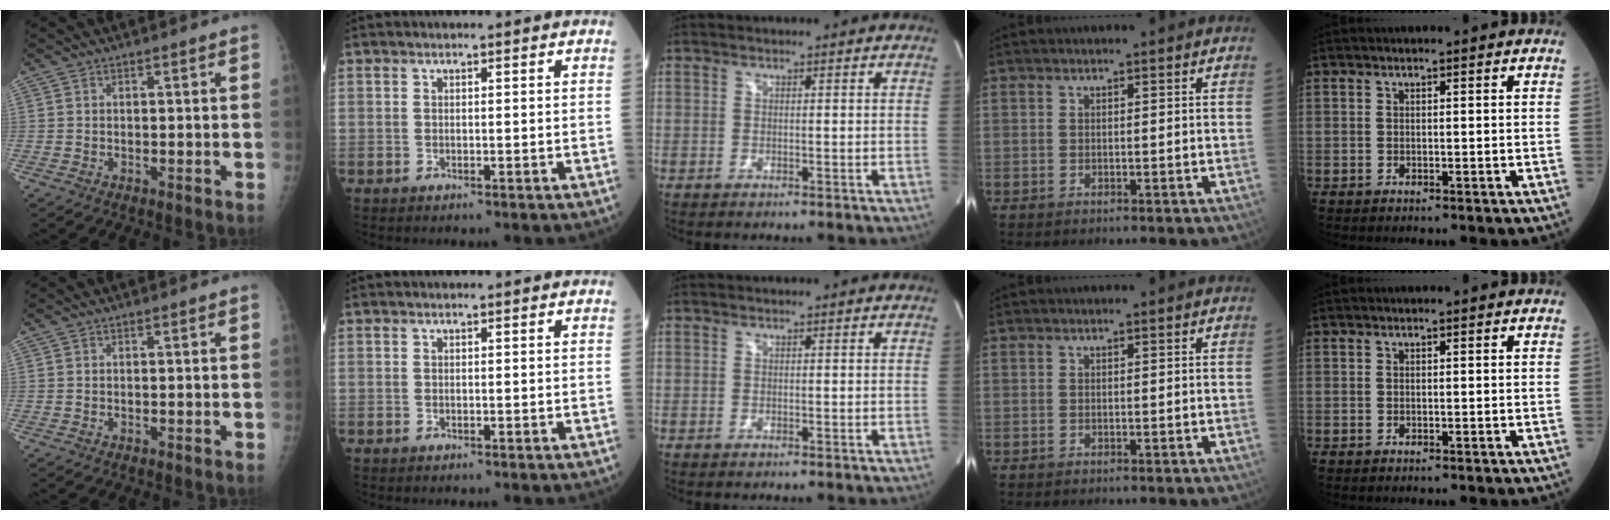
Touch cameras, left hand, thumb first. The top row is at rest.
{}